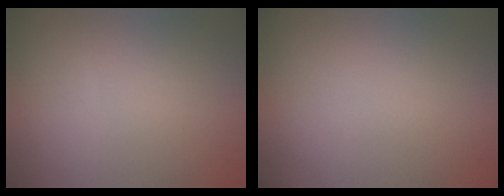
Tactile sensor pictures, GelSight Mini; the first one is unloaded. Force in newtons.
{"total": 0.0}